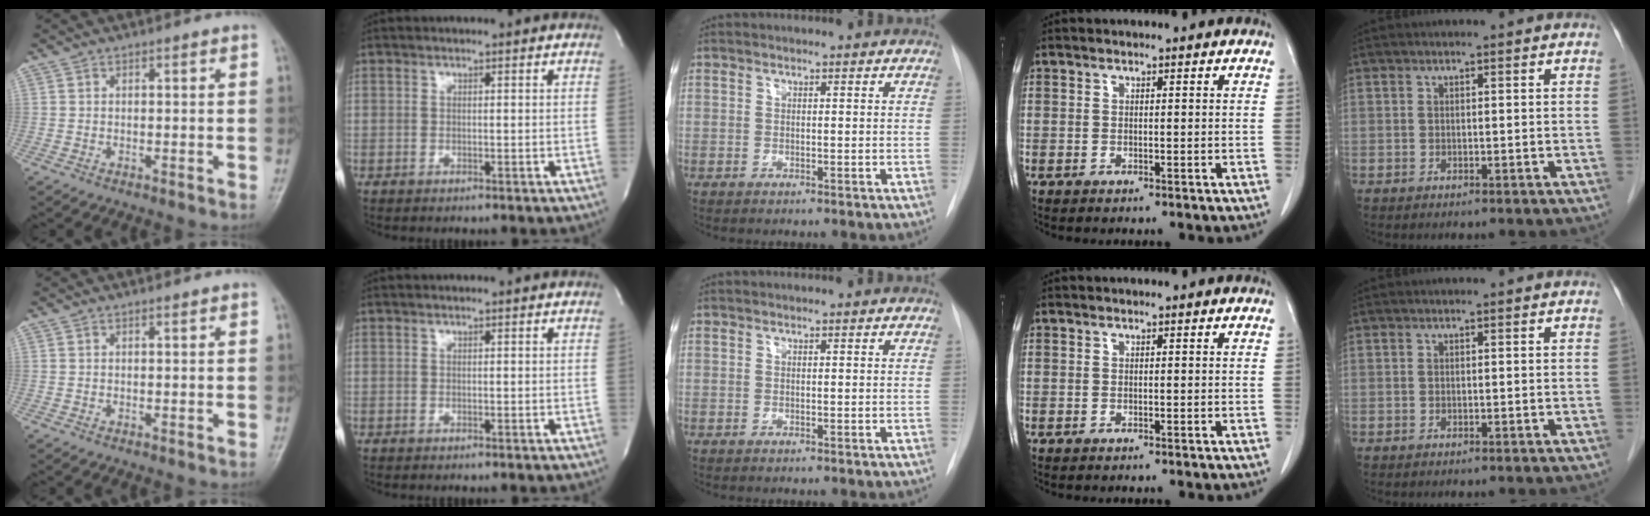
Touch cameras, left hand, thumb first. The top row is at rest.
{}